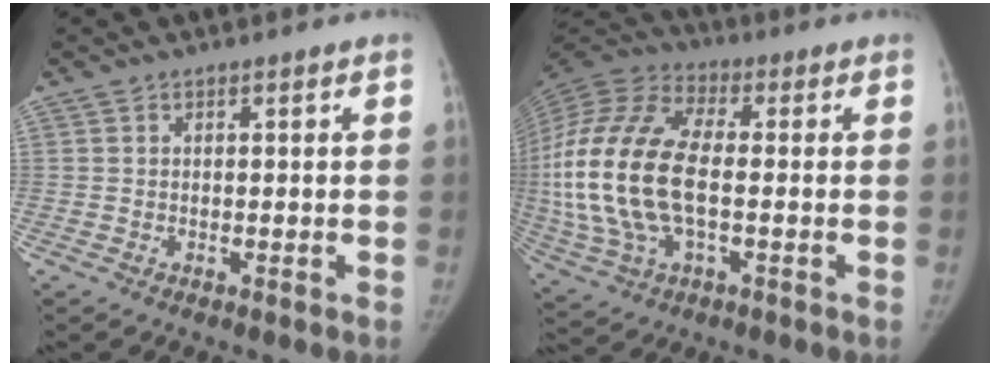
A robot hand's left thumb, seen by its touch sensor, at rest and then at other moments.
{"total": 19.7, "force": [-2.0, 10.2, 16.8], "torque": [-0.368, 0.025, -0.038]}